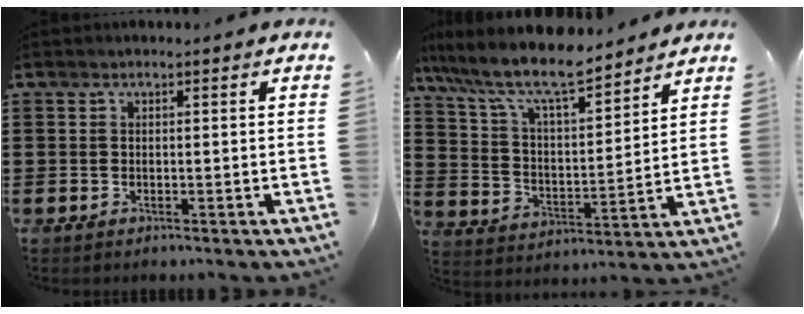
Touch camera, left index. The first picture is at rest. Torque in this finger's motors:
{"motor_torque": [2.14, 0.00, 1.05, 0.21]}